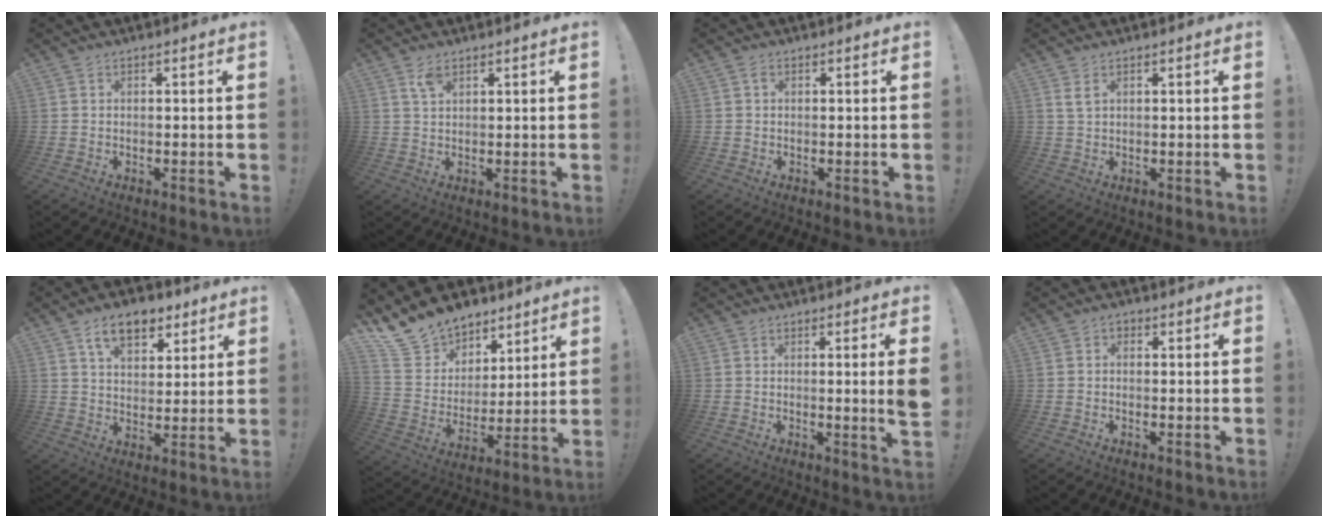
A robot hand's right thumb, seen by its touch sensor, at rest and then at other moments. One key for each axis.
{"total": 3.7, "fx": 2.3, "fy": 1.6, "fz": 2.4, "tx": -0.041, "ty": -0.007, "tz": 0.041}
{"total": 0.9, "fx": 0.3, "fy": 0.7, "fz": 0.6, "tx": -0.012, "ty": 0.004, "tz": 0.004}
{"total": 2.8, "fx": 1.5, "fy": 1.5, "fz": 1.8, "tx": -0.029, "ty": -0.002, "tz": 0.027}
{"total": 11.5, "fx": 6.6, "fy": 6.8, "fz": 6.5, "tx": -0.093, "ty": -0.022, "tz": 0.121}
{"total": 14.5, "fx": 11.5, "fy": 8.5, "fz": 2.6, "tx": -0.067, "ty": -0.086, "tz": 0.227}
{"total": 4.7, "fx": 0.3, "fy": -0.5, "fz": 4.6, "tx": -0.076, "ty": -0.008, "tz": 0.005}
{"total": 1.2, "fx": -0.4, "fy": 0.9, "fz": 0.6, "tx": -0.007, "ty": 0.003, "tz": -0.008}